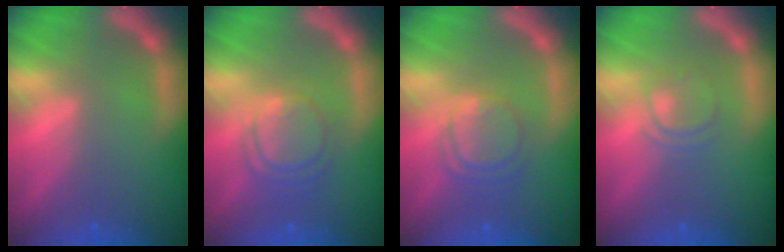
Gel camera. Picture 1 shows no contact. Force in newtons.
{"total": 5.1}
{"total": 4.5}
{"total": 2.4}